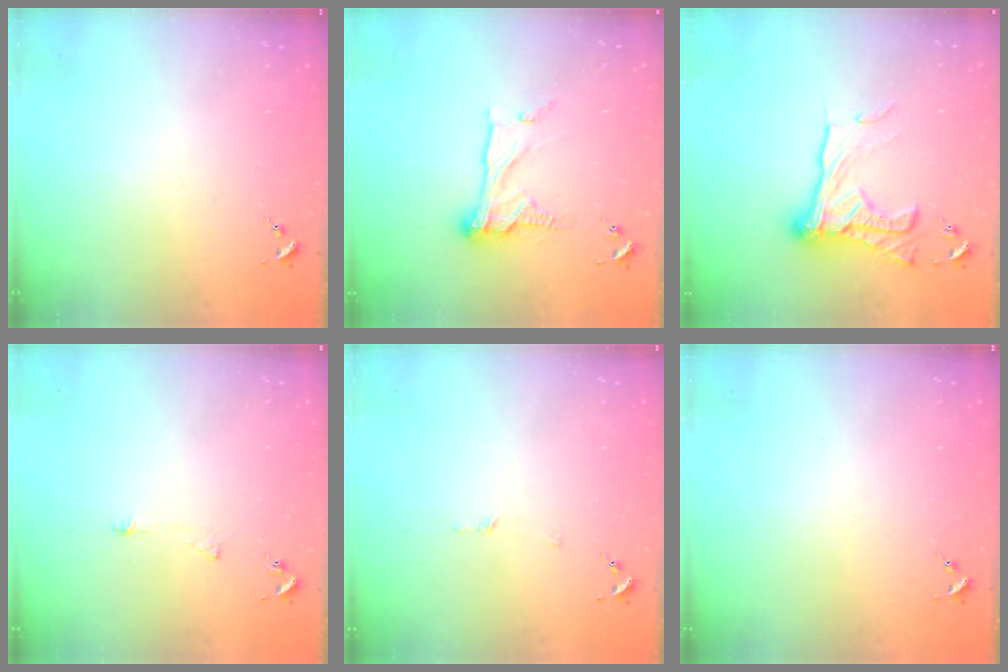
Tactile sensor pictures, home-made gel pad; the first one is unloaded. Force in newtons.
{"total": 14.5, "press": 14.5, "slide": 1.3}
{"total": 18.8, "press": 18.7, "slide": 1.7}
{"total": 3.3, "press": 3.3, "slide": 0.3}
{"total": 3.0, "press": 3.0, "slide": 0.2}
{"total": 0.0}